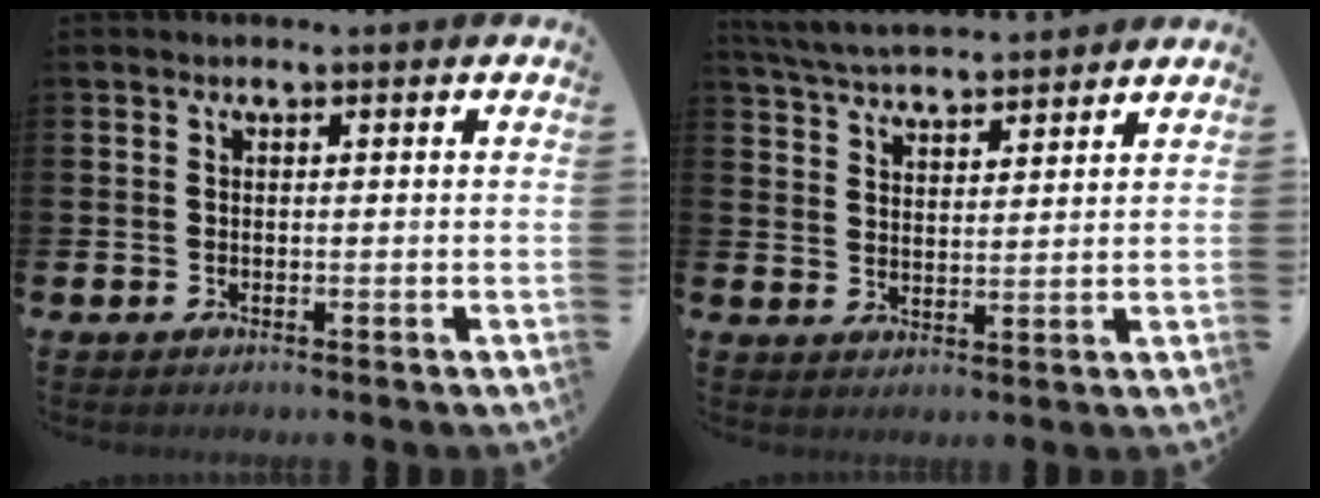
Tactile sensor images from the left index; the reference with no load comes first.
{"total": 5.2, "force": [5.2, 0.4, 0.6], "torque": [-0.031, -0.031, 0.091]}